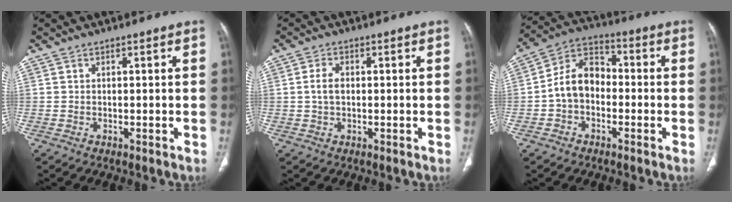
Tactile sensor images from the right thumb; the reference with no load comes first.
{"total": 3.5, "force": [0.2, 2.2, 2.7], "torque": [-0.054, 0.008, 0.002]}
{"total": 10.0, "force": [-1.6, 7.3, 6.6], "torque": [-0.102, 0.037, -0.044]}